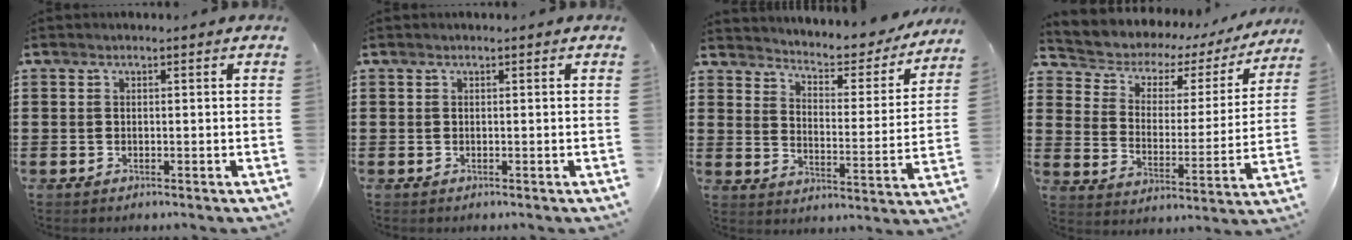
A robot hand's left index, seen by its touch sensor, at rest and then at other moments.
{"total": 0.0}
{"total": 4.0, "force": [3.9, 0.3, 0.7], "torque": [-0.032, -0.039, 0.058]}
{"total": 4.1, "force": [3.0, 2.6, 1.2], "torque": [-0.046, -0.024, 0.041]}